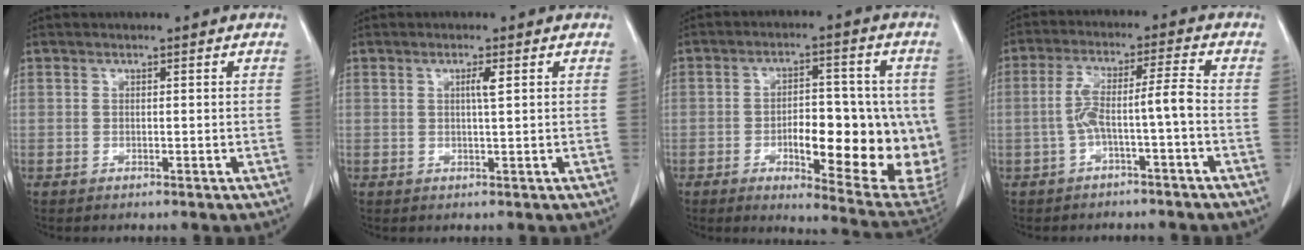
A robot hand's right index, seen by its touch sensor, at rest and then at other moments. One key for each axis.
{"total": 1.7, "fx": 0.5, "fy": -0.1, "fz": 1.6, "tx": -0.029, "ty": 0.001, "tz": 0.009}
{"total": 18.8, "fx": -2.8, "fy": 5.5, "fz": 17.7, "tx": -0.178, "ty": 0.008, "tz": -0.019}
{"total": 6.3, "fx": -1.8, "fy": -0.1, "fz": 6.1, "tx": -0.120, "ty": 0.027, "tz": -0.027}